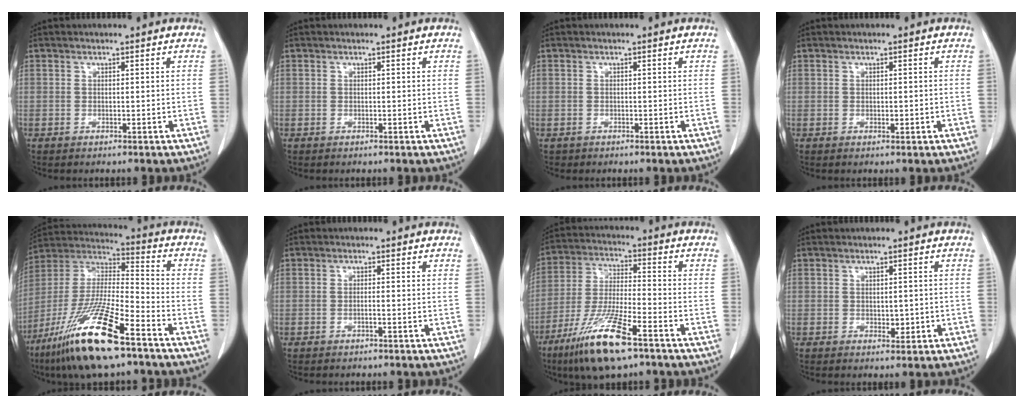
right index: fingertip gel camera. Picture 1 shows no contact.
{"total": 0.0}
{"total": 0.5, "force": [-0.3, 0.4, -0.1], "torque": [-0.003, 0.004, -0.006]}
{"total": 0.9, "force": [-0.1, 0.5, 0.7], "torque": [-0.011, -0.001, 0.001]}
{"total": 20.2, "force": [-12.2, 2.7, 15.9], "torque": [-0.342, -0.043, -0.228]}
{"total": 0.7, "force": [-0.3, 0.0, 0.7], "torque": [-0.013, 0.001, -0.004]}
{"total": 13.3, "force": [-8.1, 1.8, 10.4], "torque": [-0.211, -0.031, -0.146]}
{"total": 1.9, "force": [-0.2, 1.1, 1.5], "torque": [-0.019, -0.002, 0.003]}